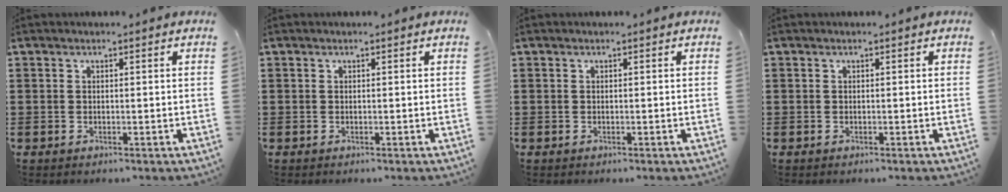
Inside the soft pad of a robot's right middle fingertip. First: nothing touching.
{"total": 0.0}
{"total": 0.0}
{"total": 0.0}